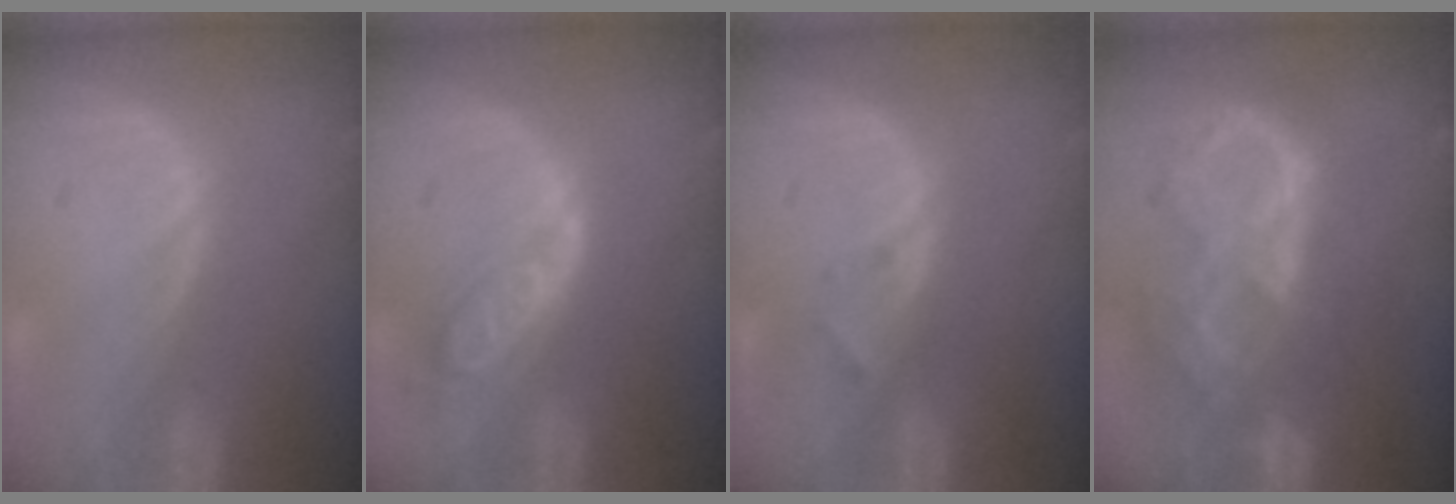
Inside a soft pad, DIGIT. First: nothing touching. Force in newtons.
{"total": 6.2, "press": 5.6, "slide": 2.8}
{"total": 1.3, "press": 1.3, "slide": 0.4}
{"total": 10.5, "press": 8.9, "slide": 5.5}